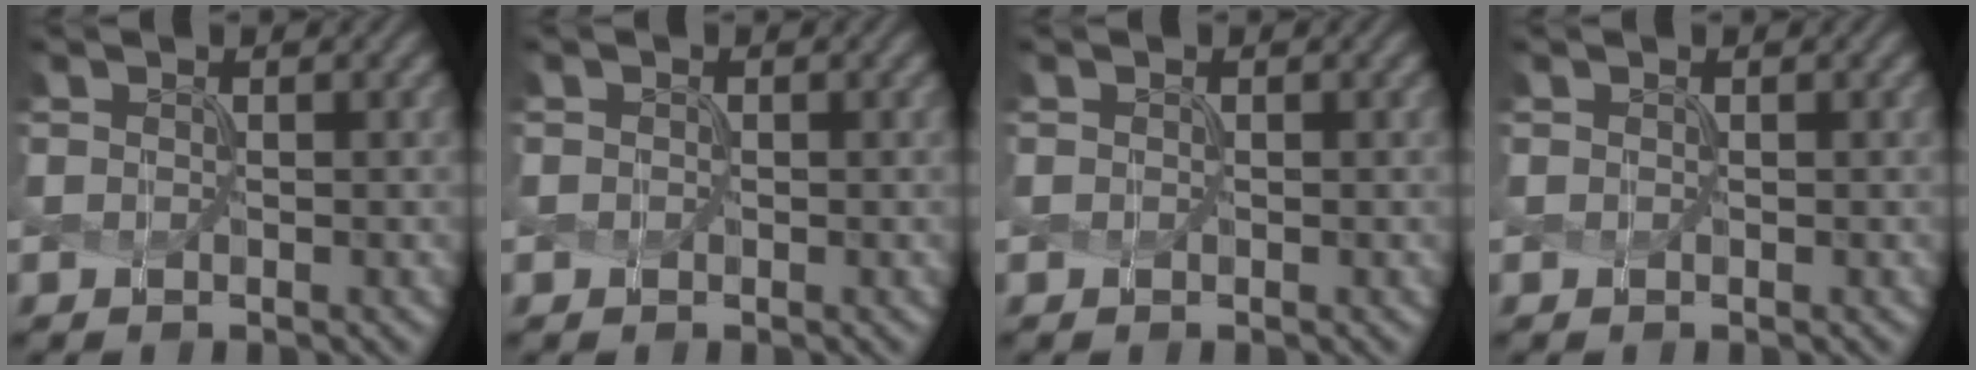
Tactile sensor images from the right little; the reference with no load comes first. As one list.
[{"total": 0.6, "force": [-0.1, -0.1, -0.5], "torque": [0.008, -0.001, 0.005]}, {"total": 0.8, "force": [-0.1, -0.3, -0.7], "torque": [0.007, 0.000, 0.007]}, {"total": 0.0}]